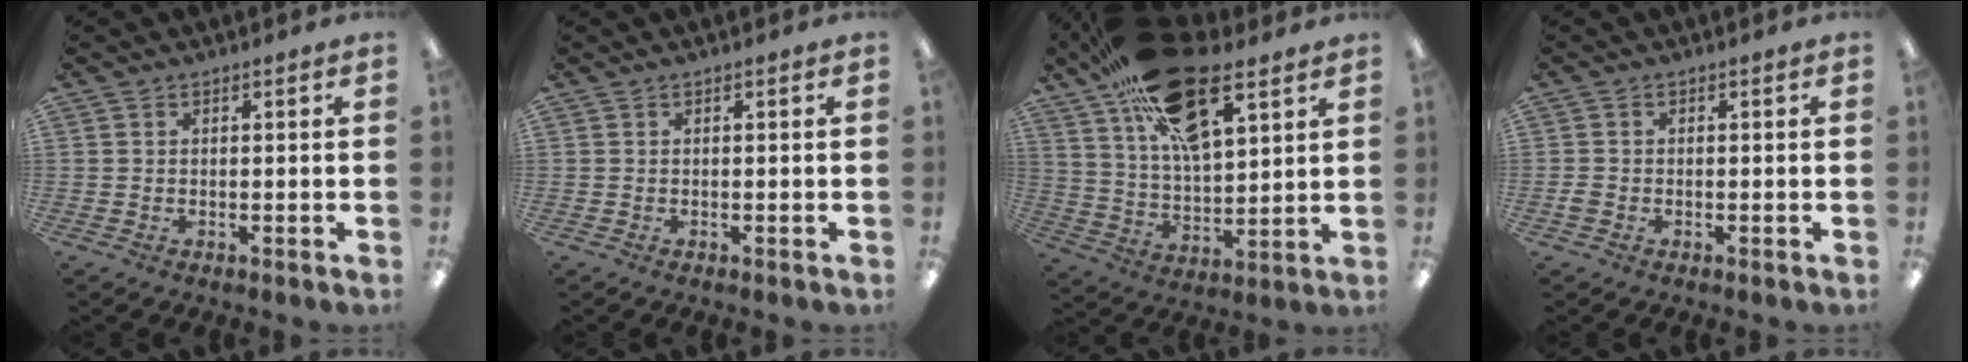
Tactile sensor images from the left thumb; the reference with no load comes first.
{"total": 0.0}
{"total": 24.1, "force": [13.7, 11.0, 16.5], "torque": [-0.285, -0.053, 0.238]}
{"total": 1.5, "force": [-0.6, 1.2, 0.8], "torque": [-0.012, 0.004, -0.011]}